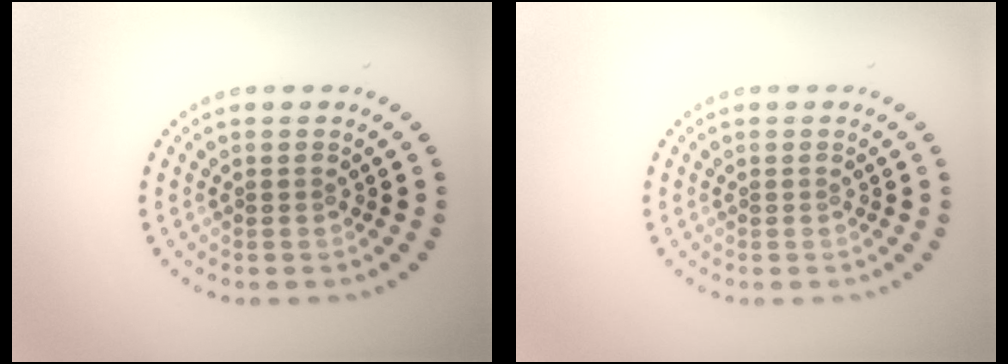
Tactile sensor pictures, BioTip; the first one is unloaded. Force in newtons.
{"total": 0.0}